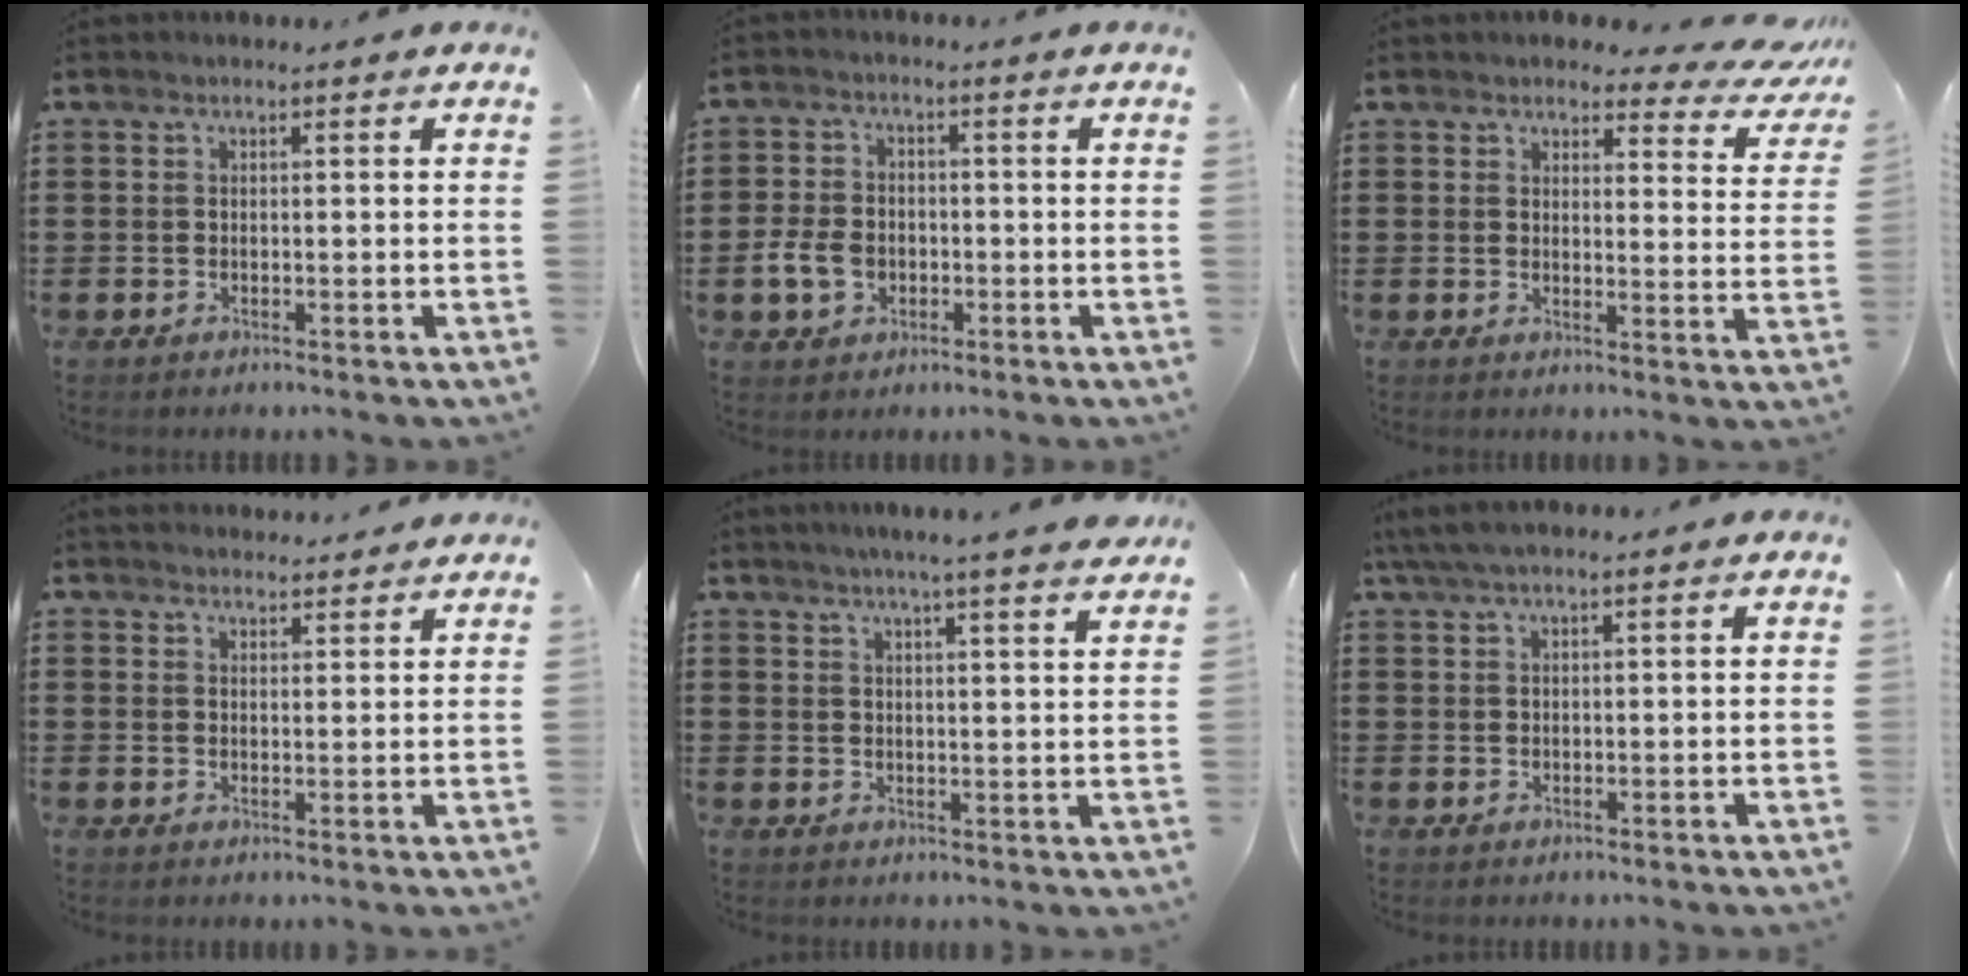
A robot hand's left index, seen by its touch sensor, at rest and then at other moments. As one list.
[{"total": 5.1, "force": [-1.5, 3.9, 3.0], "torque": [-0.080, 0.000, -0.034]}, {"total": 3.8, "force": [3.3, 1.1, 1.6], "torque": [-0.031, -0.019, 0.054]}, {"total": 2.2, "force": [2.2, 0.1, 0.0], "torque": [-0.005, -0.005, 0.043]}, {"total": 4.4, "force": [3.9, -0.9, 1.9], "torque": [-0.049, -0.016, 0.066]}, {"total": 2.4, "force": [1.4, 0.3, 2.0], "torque": [-0.039, 0.000, 0.026]}]